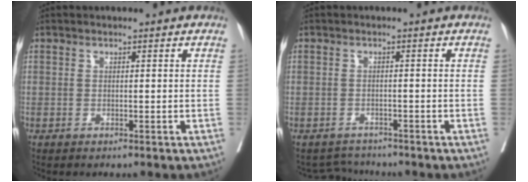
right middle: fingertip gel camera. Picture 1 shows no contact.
{"total": 2.8, "force": [-2.6, 0.3, -0.9], "torque": [0.015, -0.008, -0.041]}